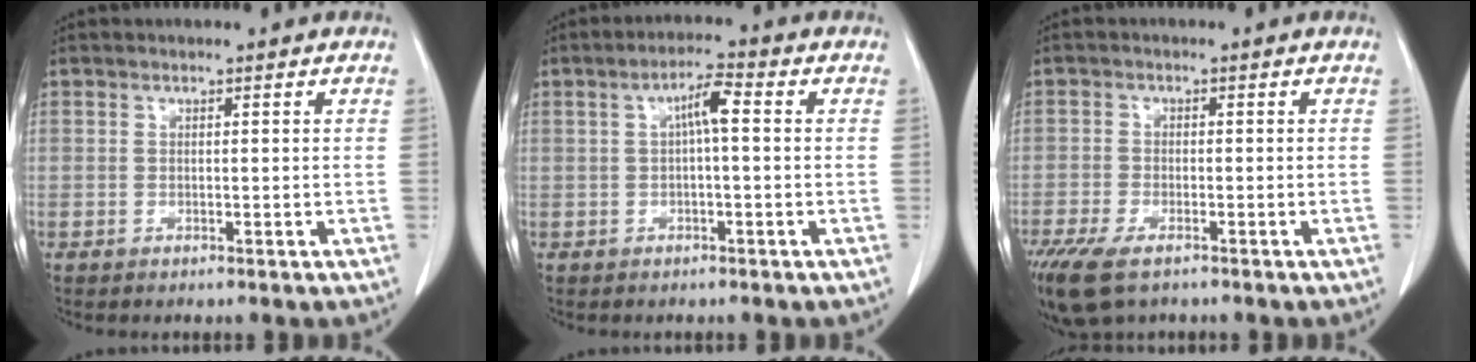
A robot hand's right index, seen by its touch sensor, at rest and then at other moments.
{"total": 4.0, "force": [0.5, 0.5, 3.9], "torque": [-0.069, 0.012, 0.006]}
{"total": 8.7, "force": [-5.9, 3.4, 5.4], "torque": [-0.105, -0.018, -0.098]}